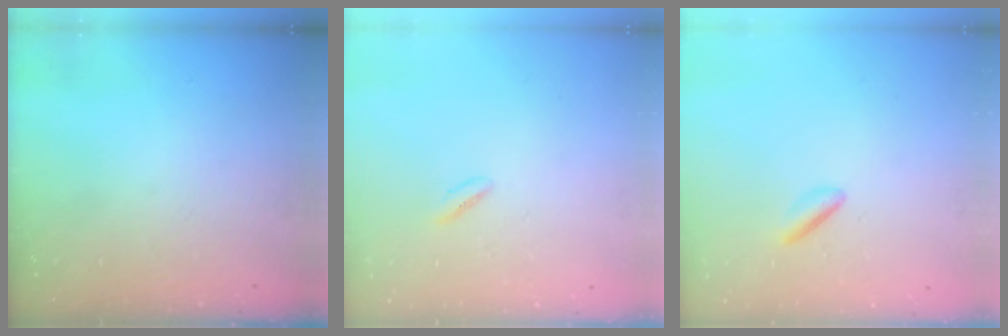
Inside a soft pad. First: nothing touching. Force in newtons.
{"total": 1.1, "press": 0.9, "slide": 0.5}
{"total": 1.7, "press": 1.5, "slide": 0.9}